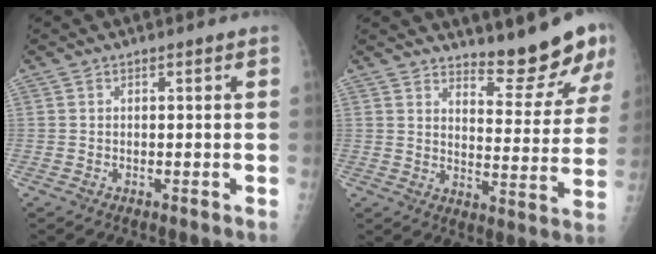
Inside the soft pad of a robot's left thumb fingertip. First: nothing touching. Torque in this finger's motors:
{"motor_torque": [0.24, 0.19, 0.17, -0.18, 0.13]}